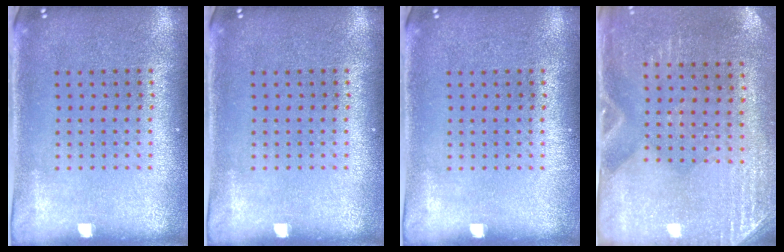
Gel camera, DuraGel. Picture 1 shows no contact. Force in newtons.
{"total": 0.0}
{"total": 0.0}
{"total": 2.8, "press": 2.5, "slide": 1.3}